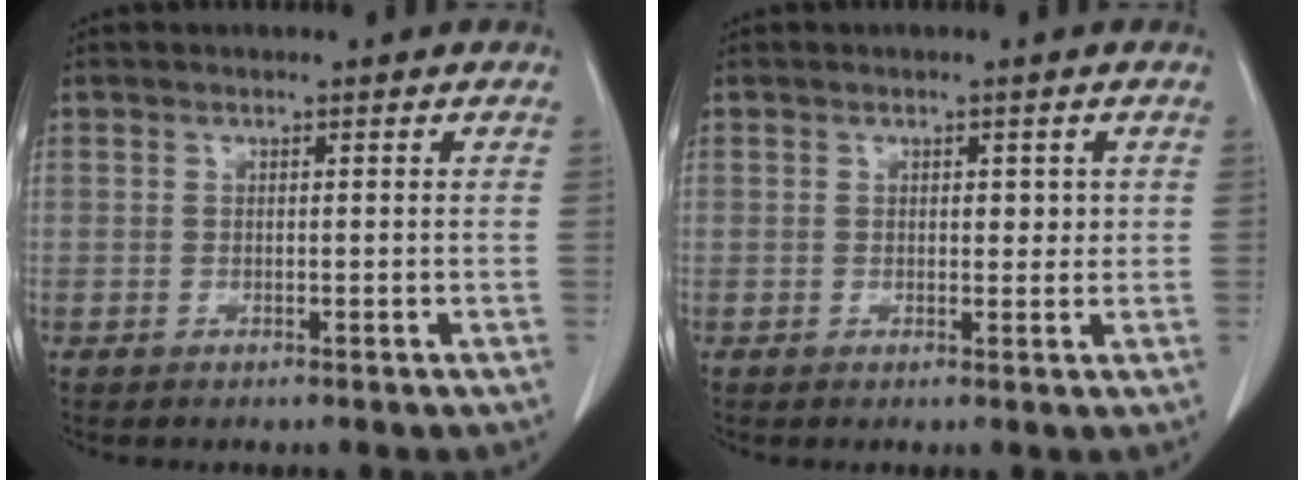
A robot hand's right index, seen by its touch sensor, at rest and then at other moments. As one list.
[{"total": 2.3, "force": [0.4, 1.3, 1.8], "torque": [-0.018, 0.000, 0.004]}]